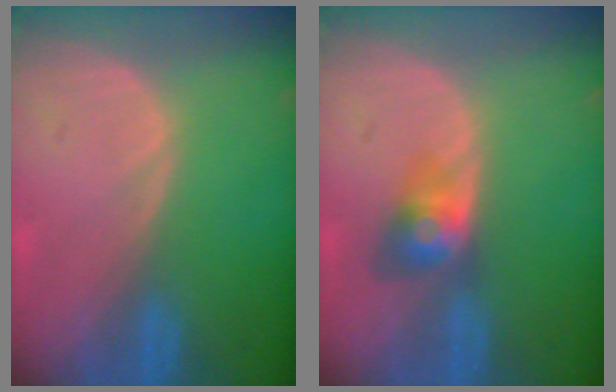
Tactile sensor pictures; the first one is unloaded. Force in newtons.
{"total": 3.8, "press": 3.8, "slide": 0.2}